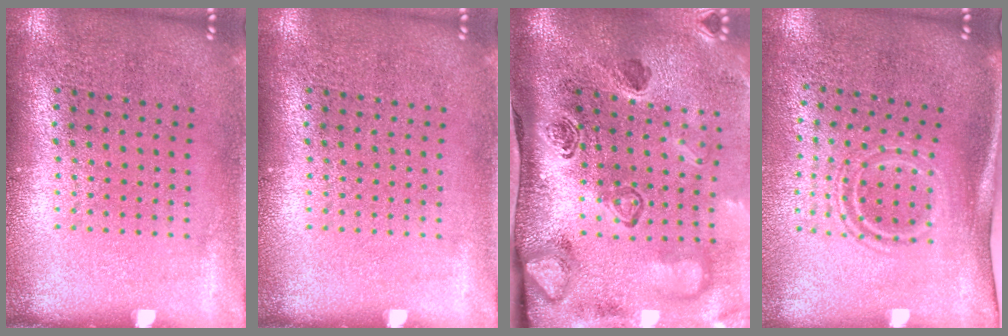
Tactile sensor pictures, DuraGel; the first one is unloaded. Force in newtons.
{"total": 0.0}
{"total": 4.7, "press": 3.2, "slide": 3.4}
{"total": 1.7, "press": 1.1, "slide": 1.4}